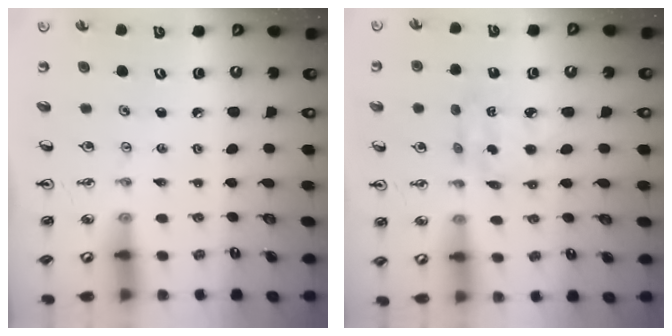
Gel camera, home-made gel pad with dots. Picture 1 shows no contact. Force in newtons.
{"total": 4.4, "press": 4.4, "slide": 0.2}